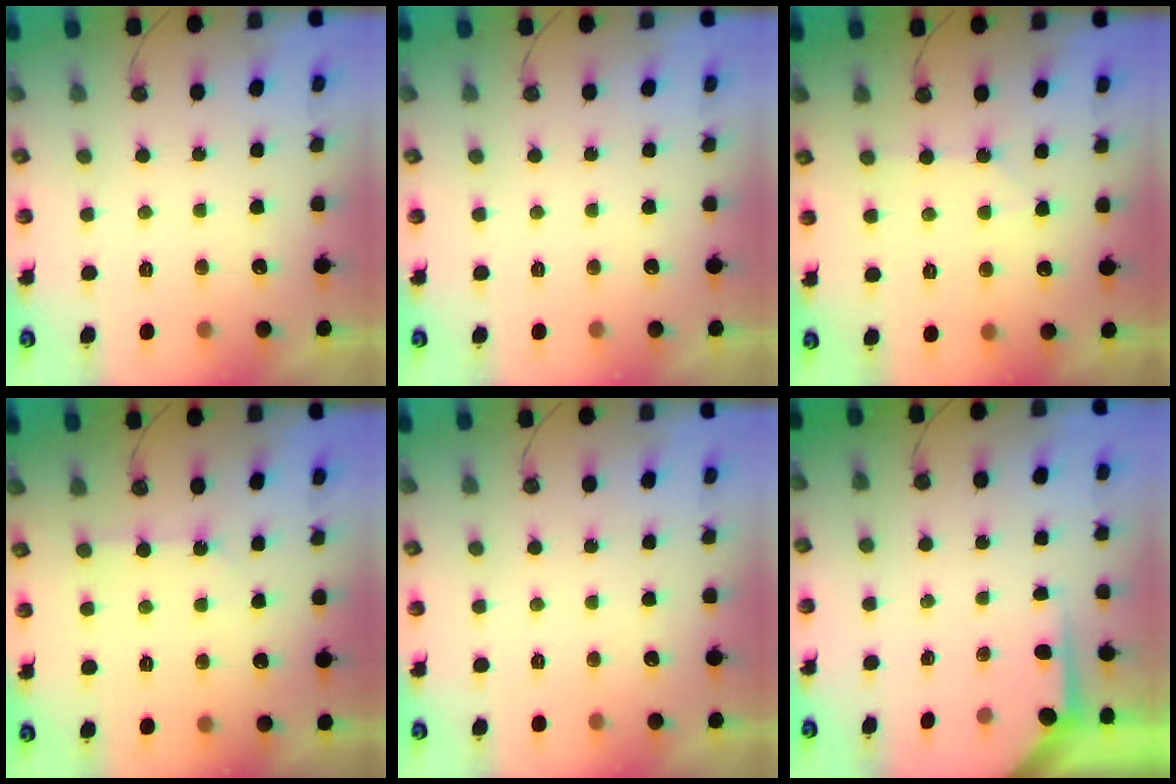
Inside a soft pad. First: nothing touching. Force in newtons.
{"total": 0.0}
{"total": 5.4, "press": 5.4, "slide": 1.0}
{"total": 4.2, "press": 4.2, "slide": 0.6}
{"total": 0.0}
{"total": 3.4, "press": 3.4, "slide": 0.3}